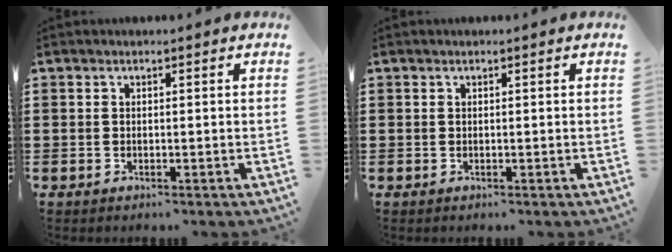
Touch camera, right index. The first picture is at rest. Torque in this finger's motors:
{"motor_torque": [-0.17, 0.45, 0.00, -0.01]}